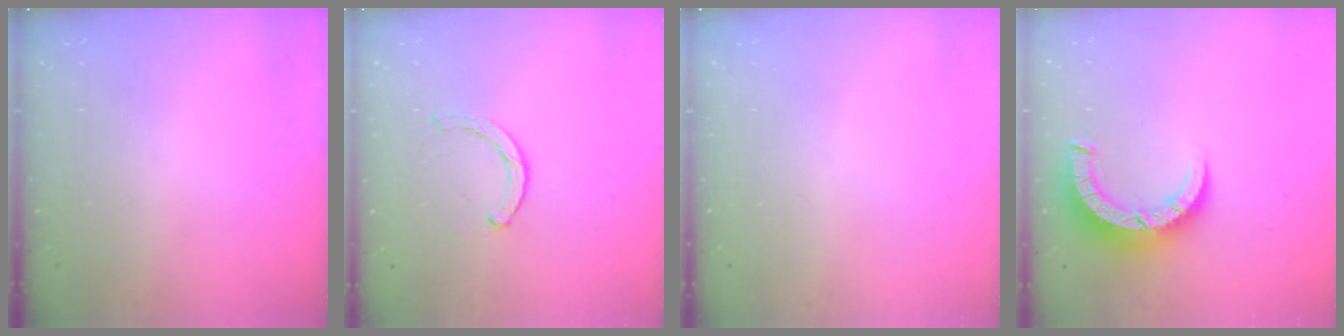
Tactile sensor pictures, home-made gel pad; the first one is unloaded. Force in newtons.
{"total": 1.7, "press": 1.6, "slide": 0.3}
{"total": 0.0}
{"total": 6.7, "press": 6.7, "slide": 0.7}